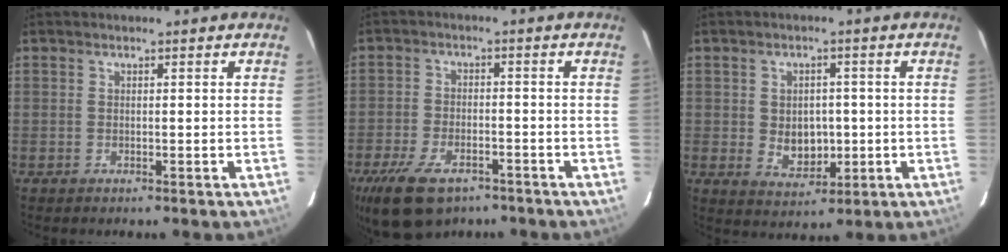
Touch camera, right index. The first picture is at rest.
{"total": 12.9, "force": [-8.5, 6.4, 7.2], "torque": [-0.171, -0.023, -0.147]}
{"total": 6.3, "force": [-0.6, 4.9, 3.9], "torque": [-0.071, -0.003, 0.006]}